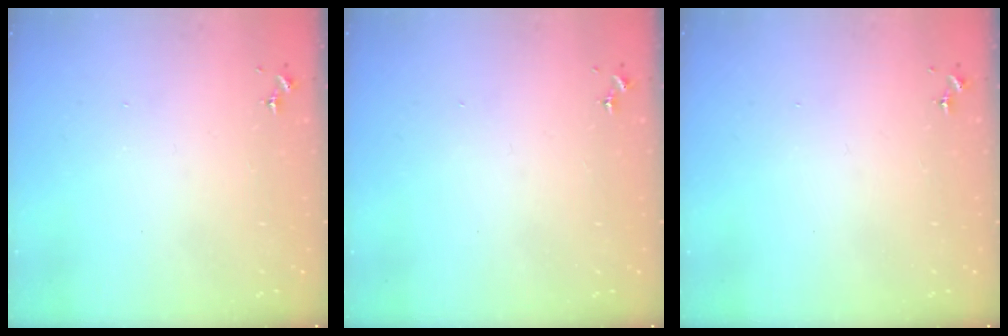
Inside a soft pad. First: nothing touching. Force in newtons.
{"total": 0.0}
{"total": 0.0}